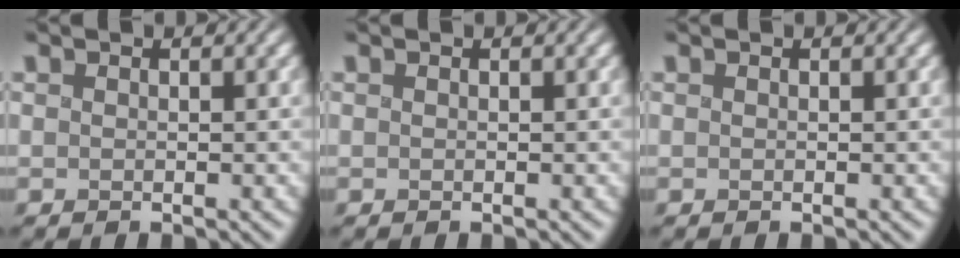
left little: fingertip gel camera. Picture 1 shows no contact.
{"total": 0.0}
{"total": 0.0}